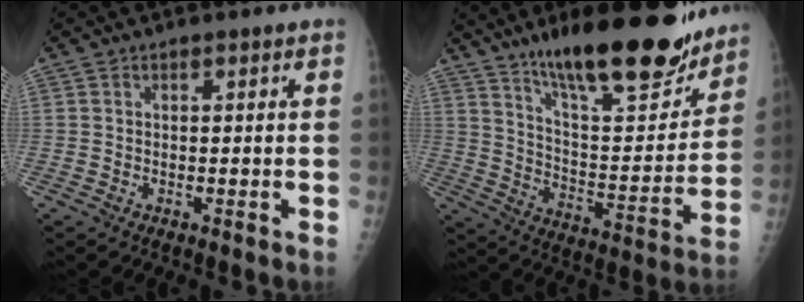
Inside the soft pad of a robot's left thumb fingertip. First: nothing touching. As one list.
[{"total": 23.9, "force": [17.4, 6.3, 15.0], "torque": [-0.194, -0.091, 0.279]}]